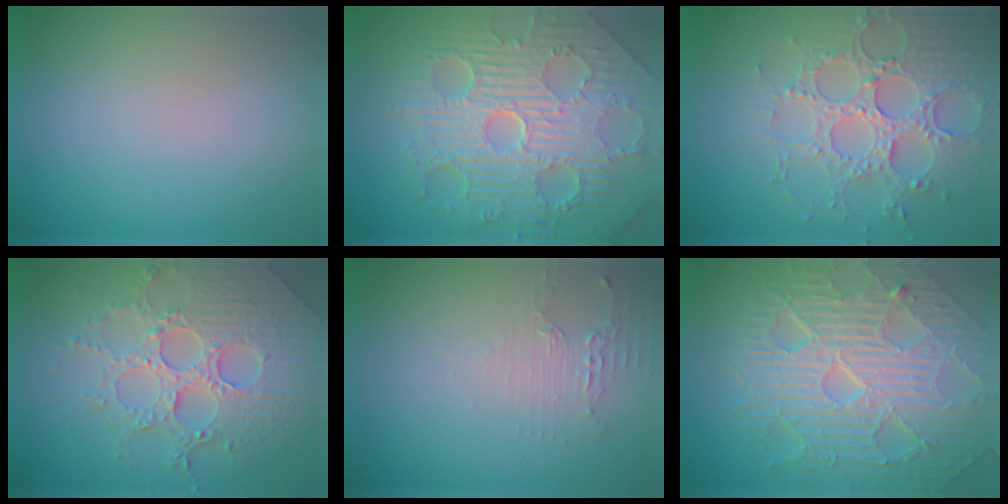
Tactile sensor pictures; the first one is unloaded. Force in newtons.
{"total": 11.5, "press": 7.5, "slide": 8.7}
{"total": 5.2, "press": 4.9, "slide": 1.8}
{"total": 7.3, "press": 5.5, "slide": 4.9}
{"total": 1.5, "press": 1.5, "slide": 0.4}
{"total": 10.8, "press": 7.0, "slide": 8.2}